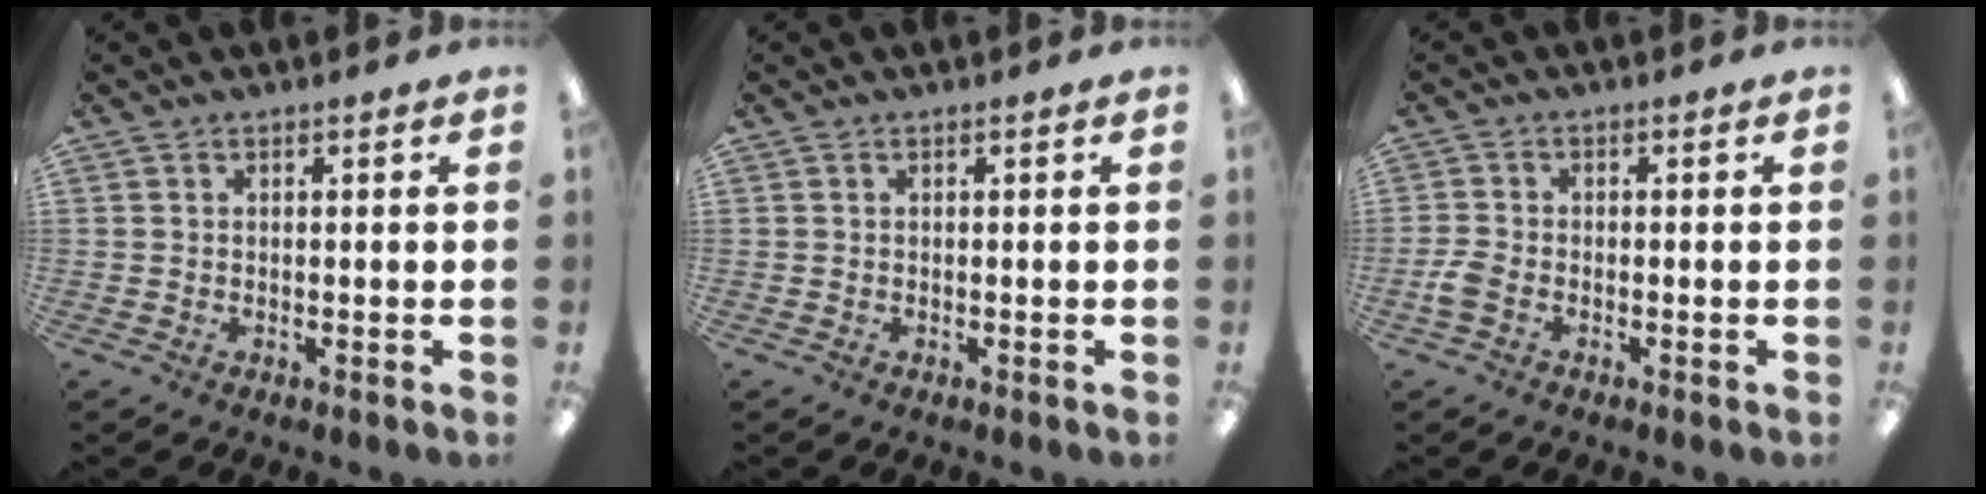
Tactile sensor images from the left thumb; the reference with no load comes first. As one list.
[{"total": 0.0}, {"total": 3.3, "force": [-1.4, 2.0, 2.2], "torque": [-0.048, 0.003, -0.027]}]